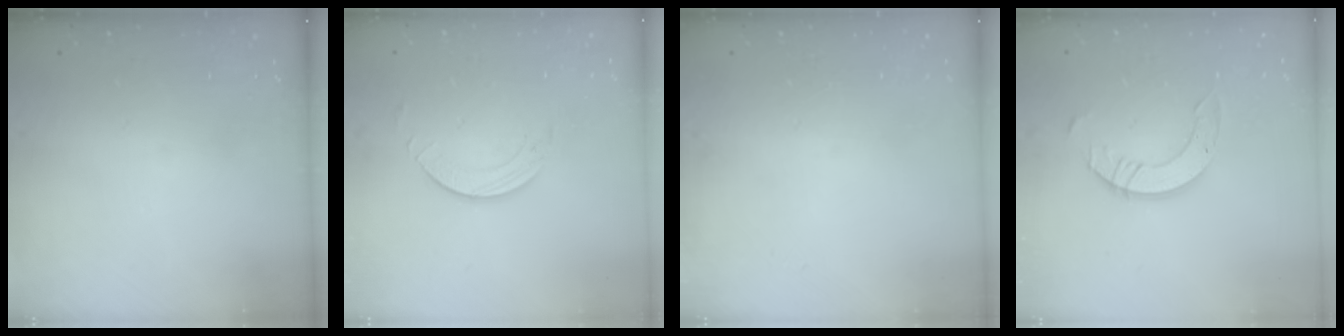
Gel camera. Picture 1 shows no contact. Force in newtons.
{"total": 1.9, "press": 1.9, "slide": 0.1}
{"total": 0.0}
{"total": 8.1, "press": 8.1, "slide": 0.7}